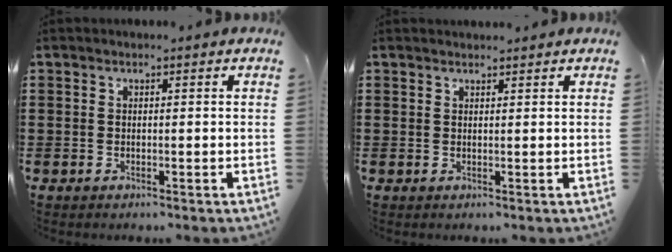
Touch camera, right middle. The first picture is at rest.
{"total": 0.8, "force": [0.8, 0.2, 0.0], "torque": [0.006, -0.003, 0.014]}